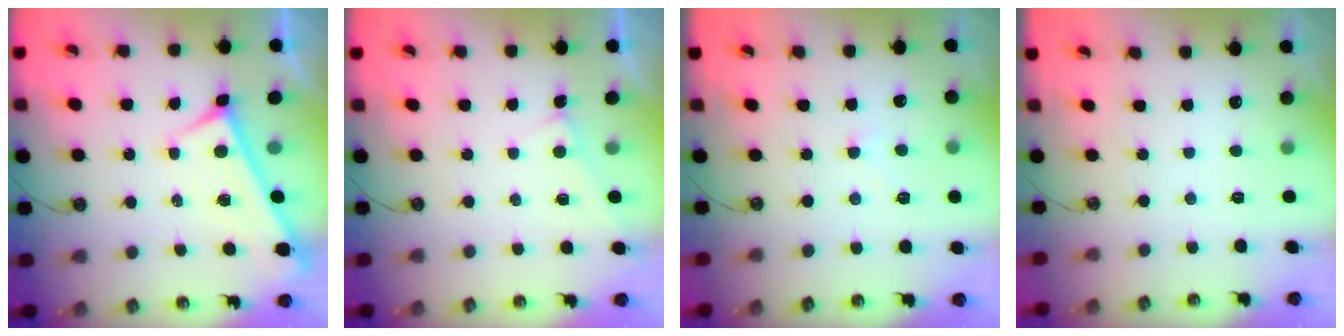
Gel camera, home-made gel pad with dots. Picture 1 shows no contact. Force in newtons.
{"total": 2.9, "press": 2.9, "slide": 0.1}
{"total": 4.5, "press": 4.5, "slide": 0.3}
{"total": 0.0}